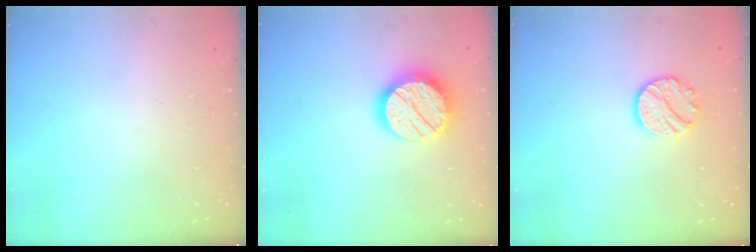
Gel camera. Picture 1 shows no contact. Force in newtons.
{"total": 16.0, "press": 16.0, "slide": 0.8}
{"total": 10.0, "press": 9.9, "slide": 0.5}